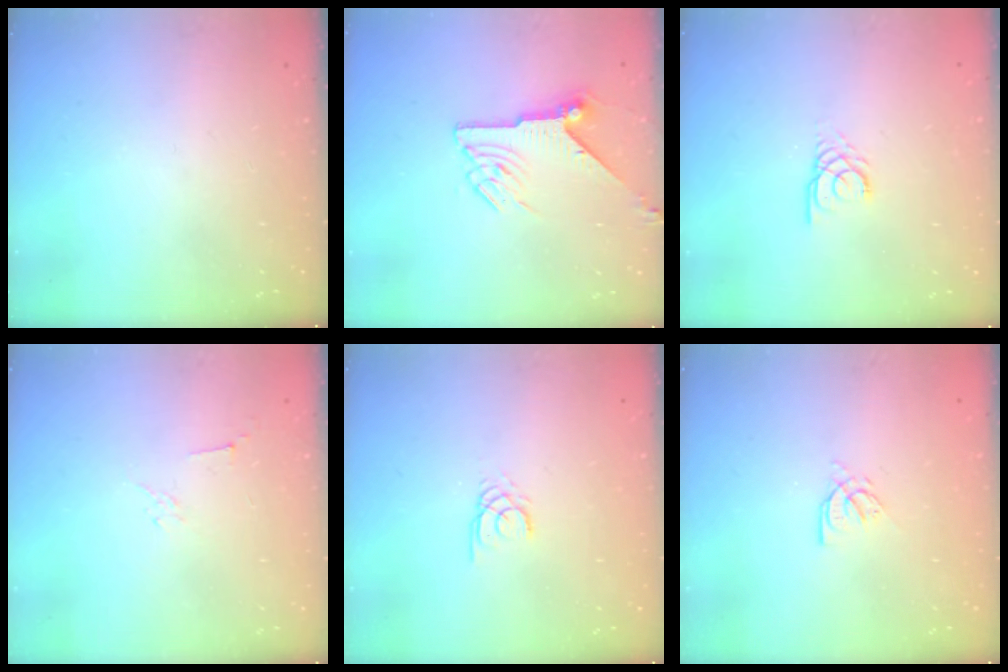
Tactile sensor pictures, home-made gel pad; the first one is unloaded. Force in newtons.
{"total": 7.8, "press": 7.8, "slide": 0.2}
{"total": 2.9, "press": 2.9, "slide": 0.3}
{"total": 2.9, "press": 2.8, "slide": 0.8}
{"total": 2.4, "press": 2.4, "slide": 0.1}
{"total": 4.2, "press": 4.2, "slide": 0.2}